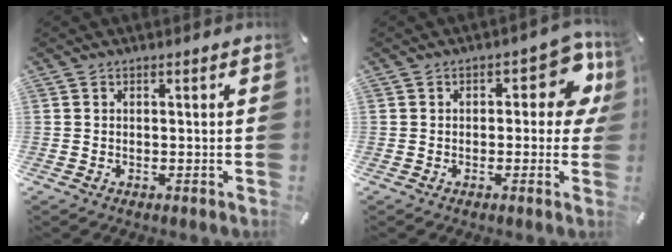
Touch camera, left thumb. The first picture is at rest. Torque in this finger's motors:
{"motor_torque": [-0.13, -0.03, 0.24, 0.18, 0.00]}